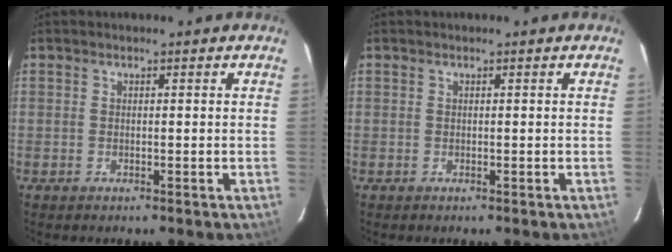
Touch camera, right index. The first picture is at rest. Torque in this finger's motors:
{"motor_torque": [0.00, 0.00, 0.00, 0.00]}